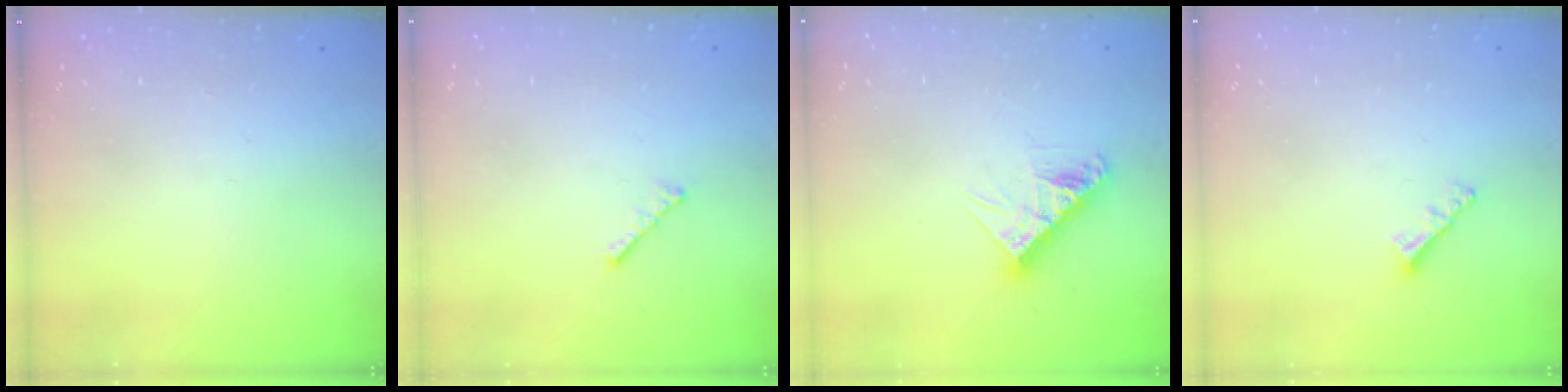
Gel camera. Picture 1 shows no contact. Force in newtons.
{"total": 1.7, "press": 1.6, "slide": 0.5}
{"total": 9.8, "press": 9.8, "slide": 0.7}
{"total": 2.9, "press": 2.9, "slide": 0.3}